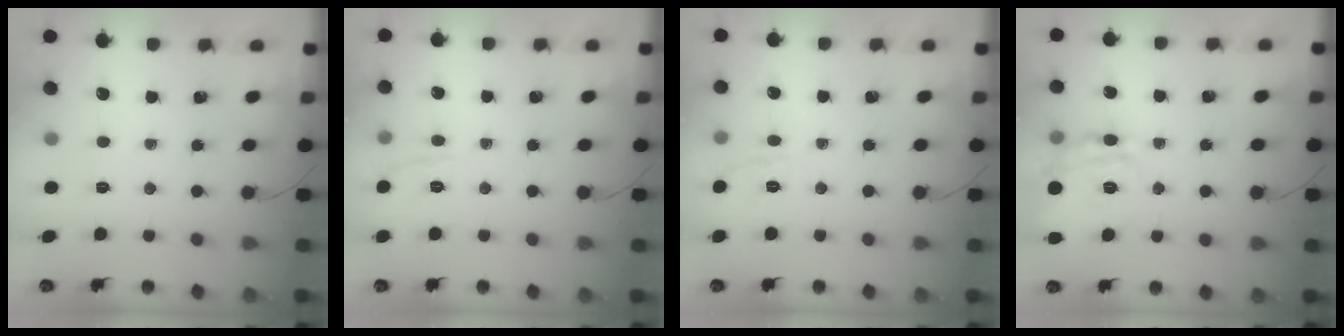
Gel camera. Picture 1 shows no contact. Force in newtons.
{"total": 1.7, "press": 0.1, "slide": 1.7}
{"total": 1.8, "press": 0.3, "slide": 1.8}
{"total": 8.1, "press": 7.9, "slide": 1.4}